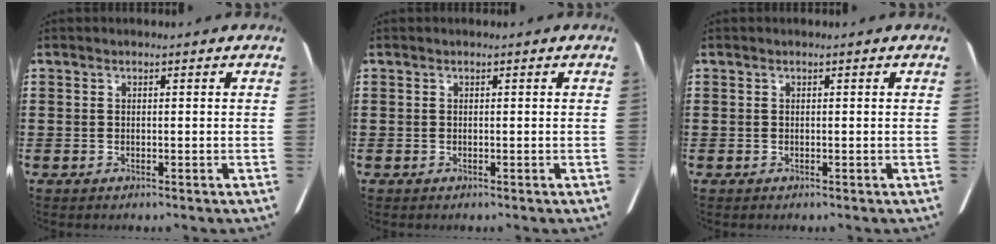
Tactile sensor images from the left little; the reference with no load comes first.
{"total": 0.0}
{"total": 0.0}